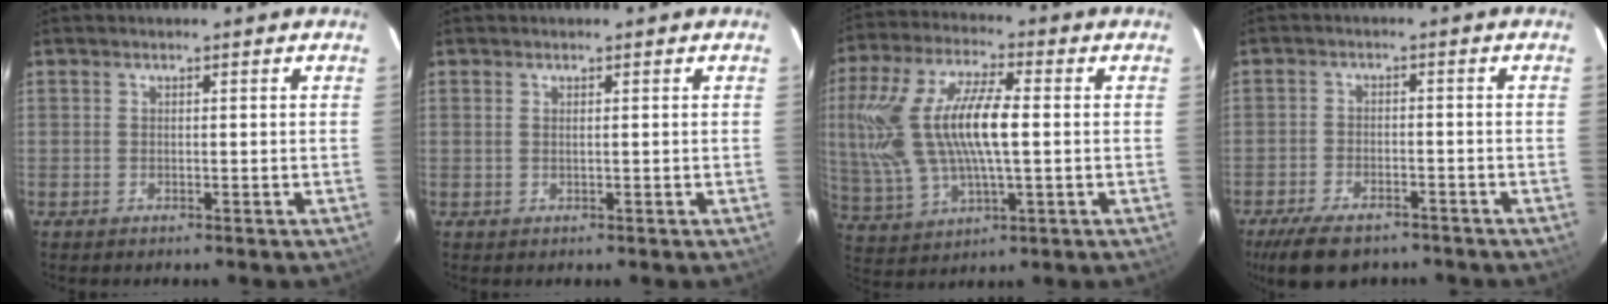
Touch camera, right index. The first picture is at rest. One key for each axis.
{"total": 0.6, "fx": 0.3, "fy": -0.2, "fz": 0.5, "tx": -0.010, "ty": 0.002, "tz": 0.006}
{"total": 20.8, "fx": 2.1, "fy": 8.9, "fz": 18.7, "tx": -0.389, "ty": 0.009, "tz": 0.050}
{"total": 10.7, "fx": -8.1, "fy": 4.6, "fz": 5.4, "tx": -0.127, "ty": -0.014, "tz": -0.130}